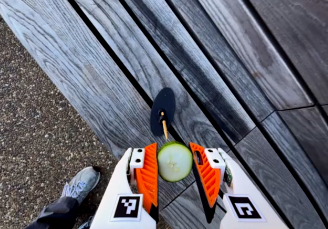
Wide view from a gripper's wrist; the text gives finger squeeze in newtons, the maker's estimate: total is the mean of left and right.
{"total": 11.1, "left": 11.6, "right": 10.6}